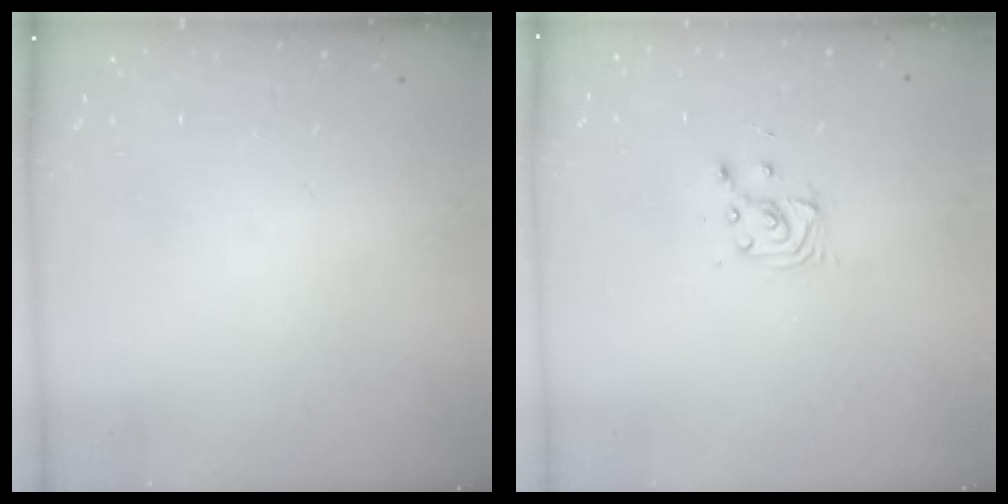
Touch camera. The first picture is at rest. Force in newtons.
{"total": 4.0, "press": 4.0, "slide": 0.4}